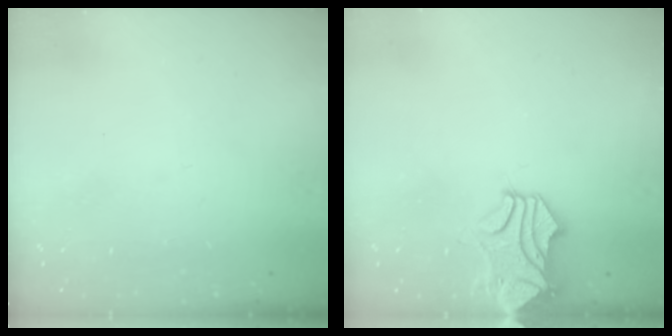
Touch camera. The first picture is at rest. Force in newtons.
{"total": 2.2, "press": 1.8, "slide": 1.3}